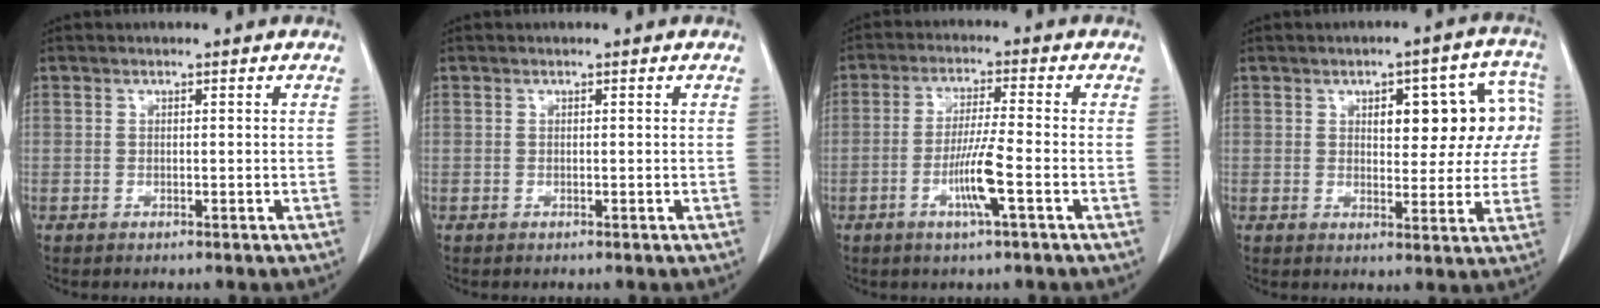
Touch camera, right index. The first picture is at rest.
{"total": 0.0}
{"total": 6.7, "force": [-2.4, -0.4, 6.2], "torque": [-0.121, -0.007, -0.047]}
{"total": 11.1, "force": [2.6, 4.9, 9.6], "torque": [-0.102, 0.036, 0.035]}